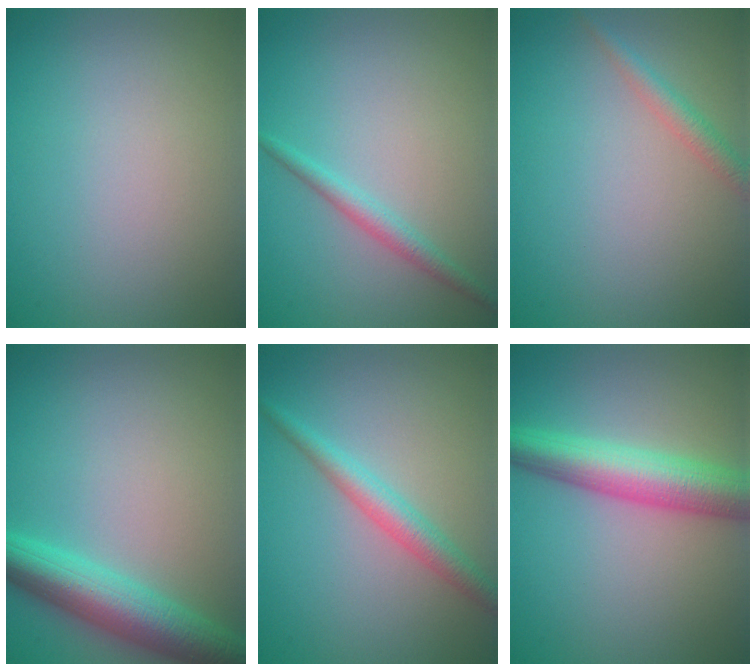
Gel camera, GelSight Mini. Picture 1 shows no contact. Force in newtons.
{"total": 1.8, "press": 1.8, "slide": 0.0}
{"total": 1.8, "press": 1.8, "slide": 0.1}
{"total": 6.2, "press": 6.2, "slide": 0.2}
{"total": 2.9, "press": 2.9, "slide": 0.0}
{"total": 6.4, "press": 6.4, "slide": 0.2}